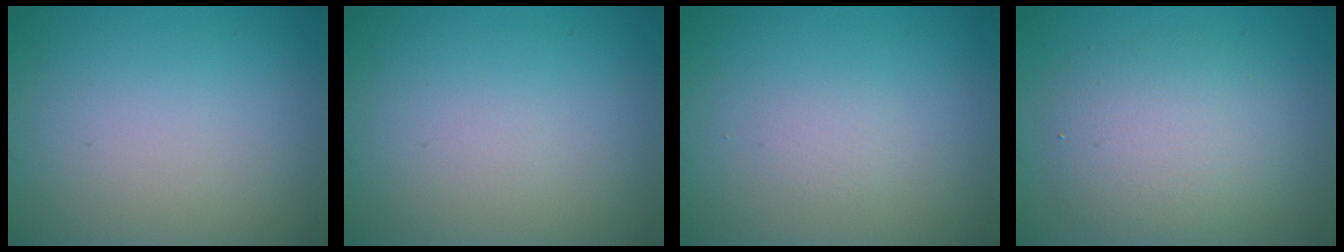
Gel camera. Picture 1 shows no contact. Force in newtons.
{"total": 0.0}
{"total": 0.7, "press": 0.7, "slide": 0.1}
{"total": 4.4, "press": 4.4, "slide": 0.3}